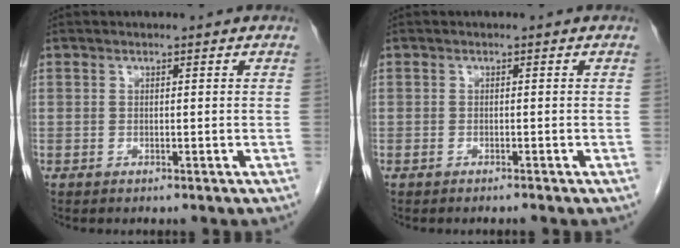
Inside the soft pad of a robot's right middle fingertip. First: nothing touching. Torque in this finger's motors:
{"motor_torque": [-0.32, -0.19, -0.03, -0.01]}